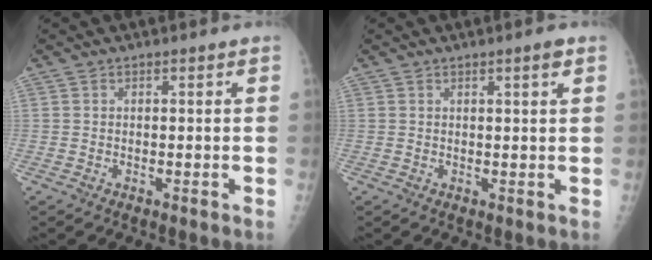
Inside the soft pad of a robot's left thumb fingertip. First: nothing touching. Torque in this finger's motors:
{"motor_torque": [-0.03, -0.21, -0.26, -0.21, 0.08]}